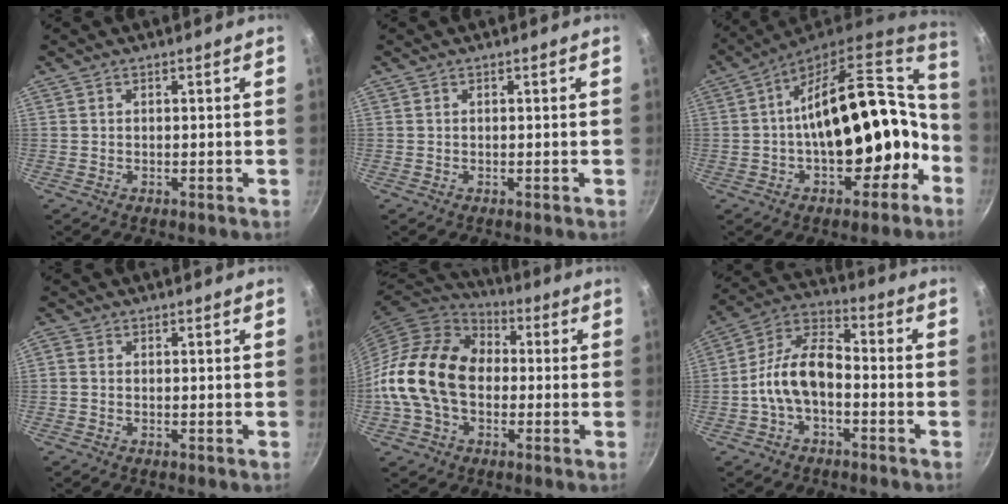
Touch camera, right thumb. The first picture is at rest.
{"total": 0.0}
{"total": 22.7, "force": [-3.1, 13.9, 17.7], "torque": [-0.203, 0.078, -0.024]}
{"total": 1.1, "force": [-0.2, 0.8, 0.8], "torque": [-0.022, 0.004, -0.010]}
{"total": 18.7, "force": [-0.7, 13.4, 13.0], "torque": [-0.211, 0.036, -0.025]}
{"total": 11.3, "force": [-3.0, 6.4, 8.9], "torque": [-0.154, 0.050, -0.070]}